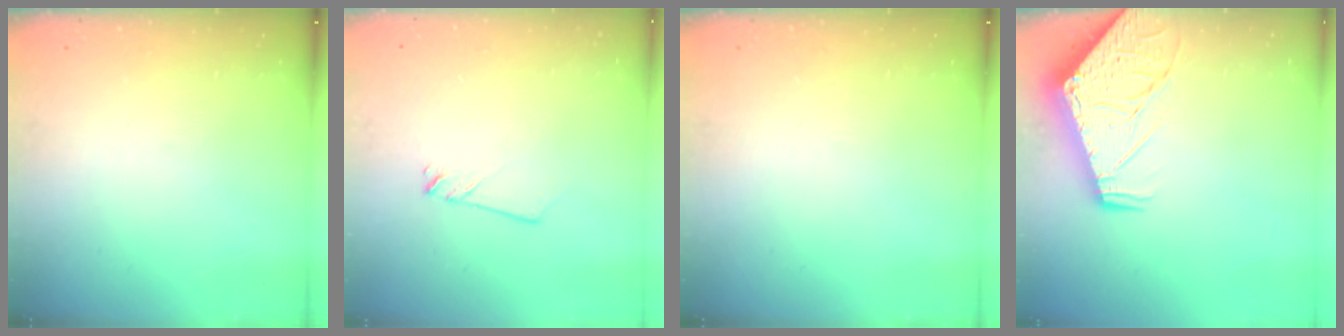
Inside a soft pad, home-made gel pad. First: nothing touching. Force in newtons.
{"total": 2.6, "press": 2.5, "slide": 0.2}
{"total": 0.0}
{"total": 13.1, "press": 13.0, "slide": 1.7}